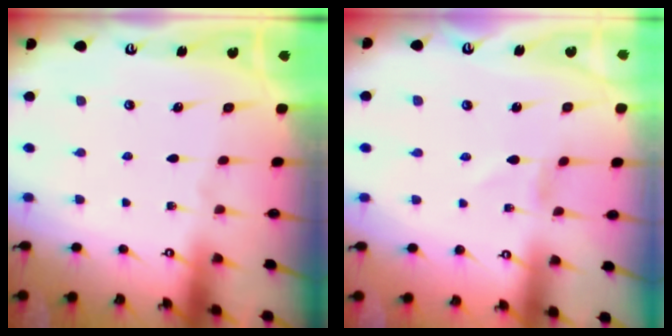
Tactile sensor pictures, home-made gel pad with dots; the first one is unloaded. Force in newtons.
{"total": 0.8, "press": 0.8, "slide": 0.1}